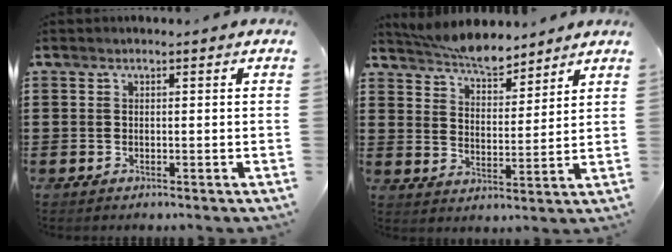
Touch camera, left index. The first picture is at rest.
{"total": 5.9, "force": [5.7, 1.1, 1.5], "torque": [-0.050, -0.020, 0.102]}